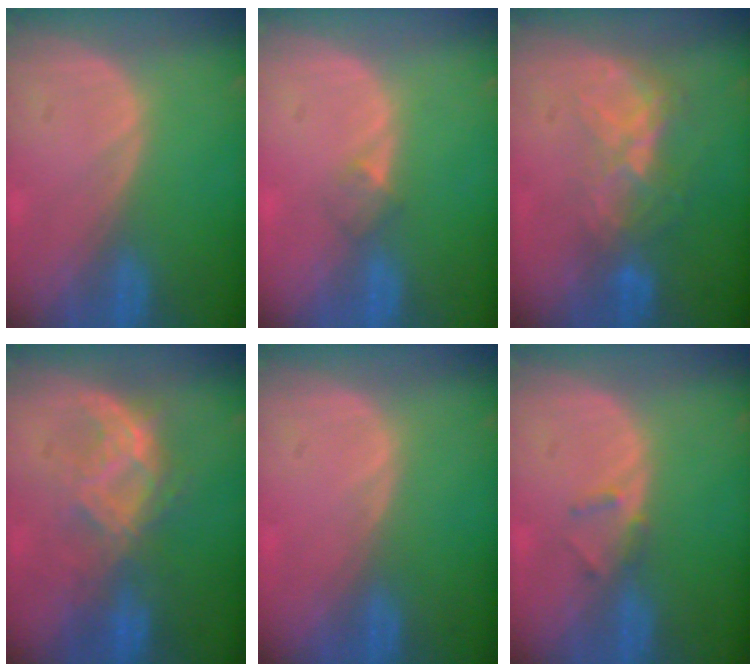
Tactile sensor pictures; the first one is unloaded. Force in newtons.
{"total": 2.0, "press": 1.6, "slide": 1.1}
{"total": 6.7, "press": 5.9, "slide": 3.2}
{"total": 7.2, "press": 7.2, "slide": 0.8}
{"total": 0.5, "press": 0.0, "slide": 0.5}
{"total": 1.8, "press": 1.5, "slide": 0.9}